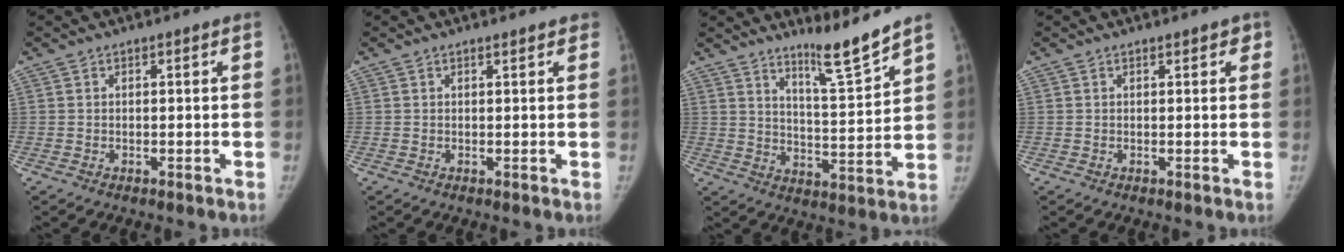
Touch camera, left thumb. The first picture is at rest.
{"total": 1.0, "force": [0.8, 0.4, 0.4], "torque": [0.004, 0.000, 0.007]}
{"total": 8.8, "force": [7.5, -0.2, 4.7], "torque": [-0.068, -0.070, 0.126]}
{"total": 1.6, "force": [0.9, 0.9, 0.9], "torque": [0.007, 0.001, 0.006]}